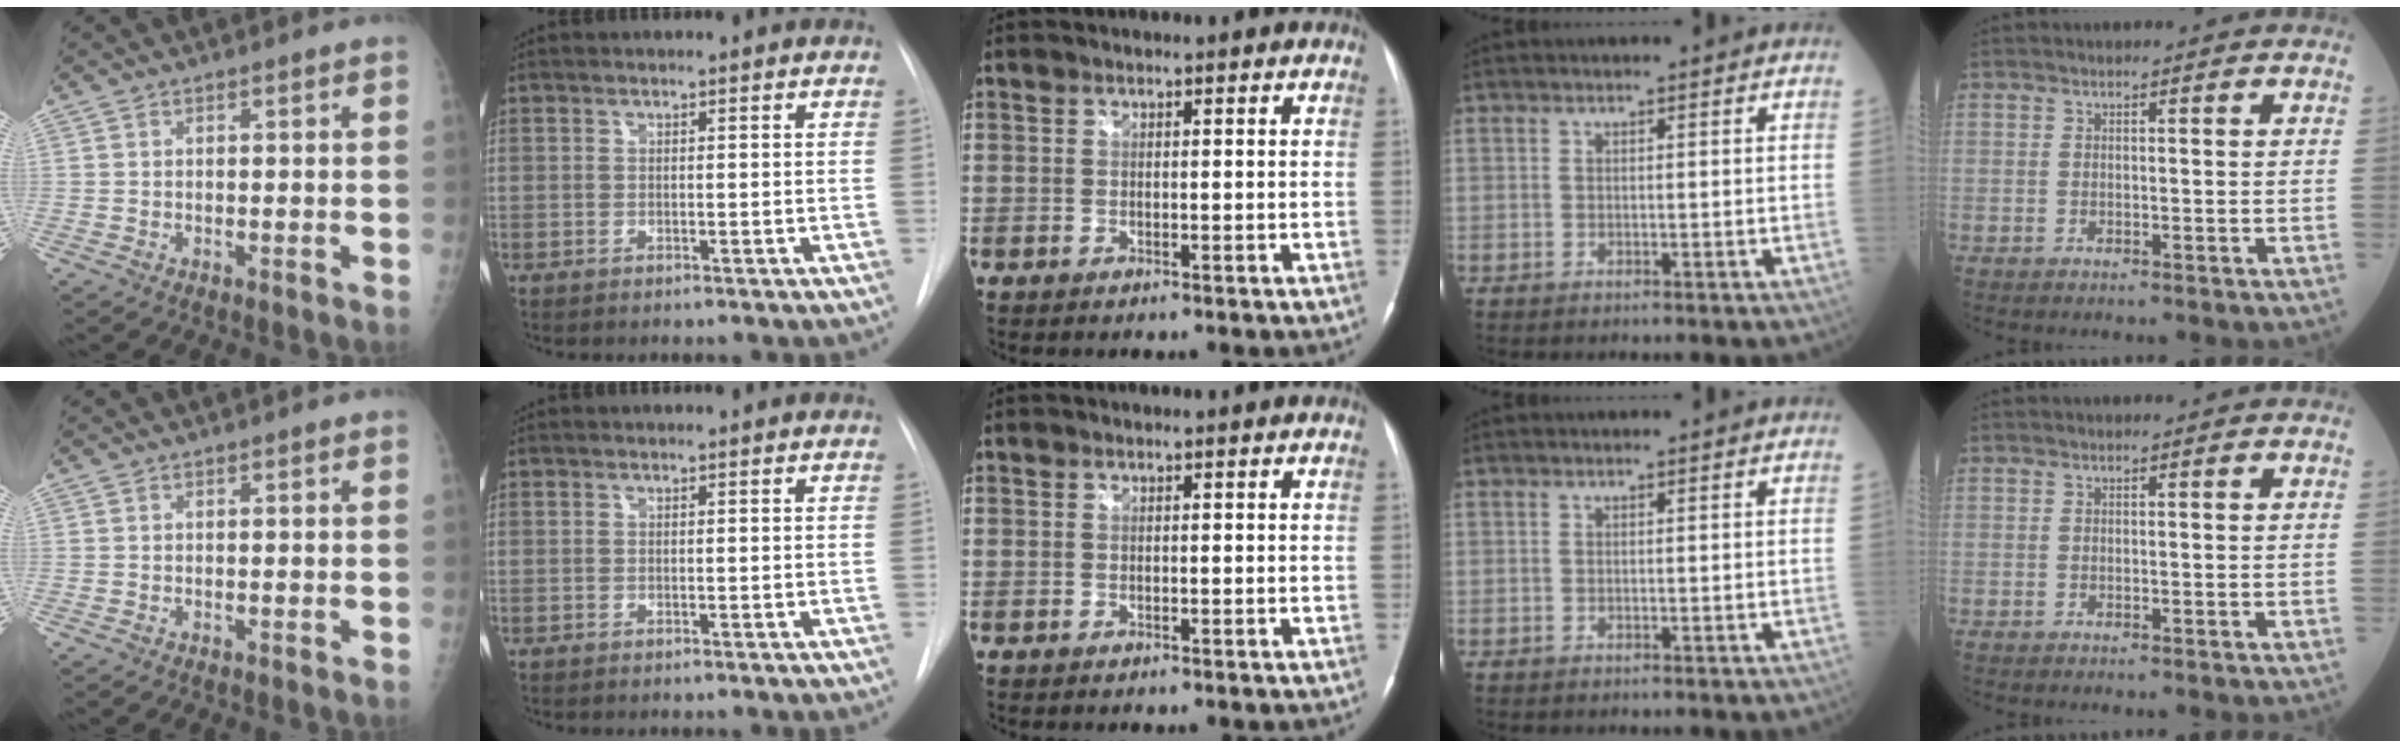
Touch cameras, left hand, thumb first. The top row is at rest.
{}